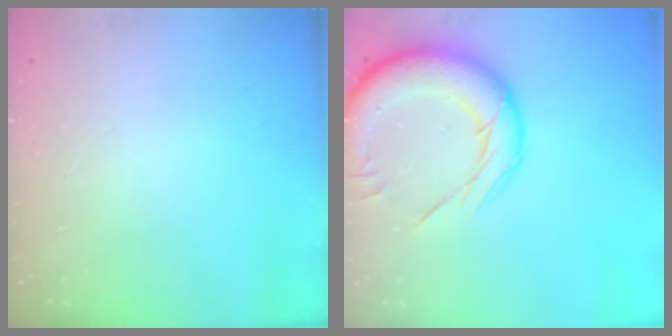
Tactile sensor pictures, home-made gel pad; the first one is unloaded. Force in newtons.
{"total": 18.5, "press": 18.2, "slide": 3.6}